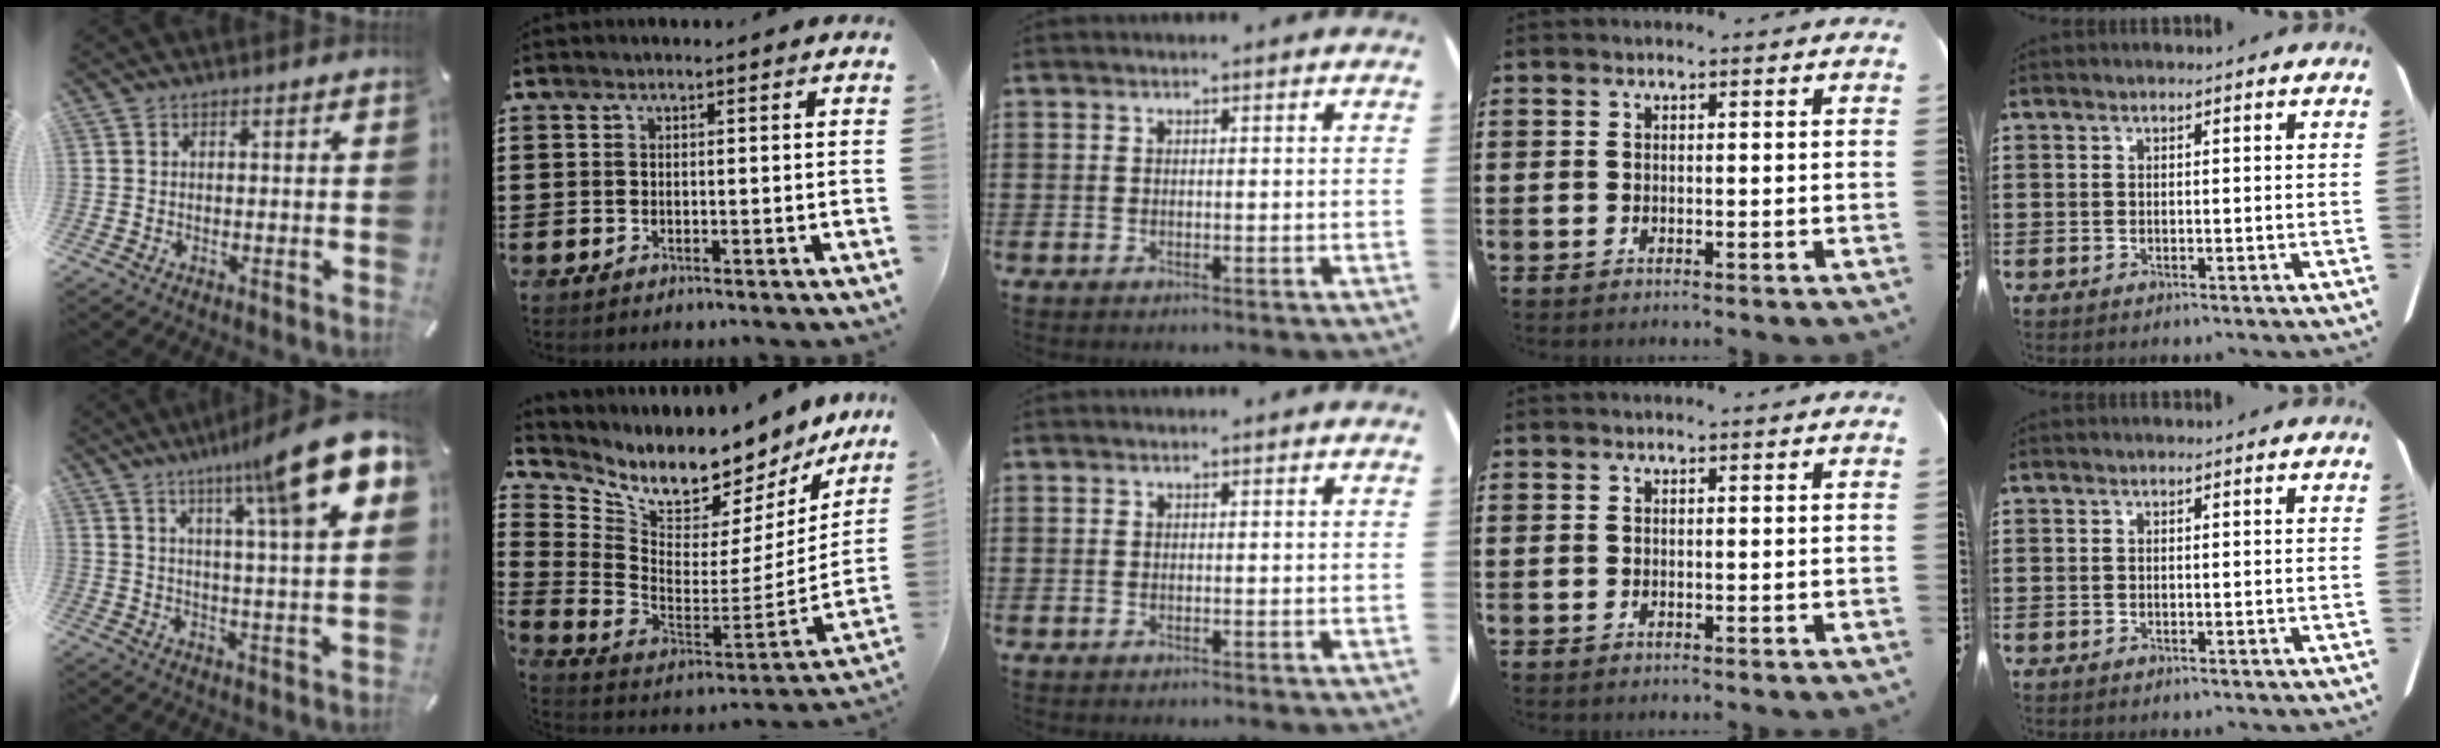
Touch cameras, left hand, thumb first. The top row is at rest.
{"thumb": {"total": 16.1, "force": [9.8, 0.9, 12.7], "torque": [-0.199, -0.058, 0.145]}, "index": {"total": 6.4, "force": [5.9, 1.8, 1.9], "torque": [-0.071, -0.069, 0.097]}}